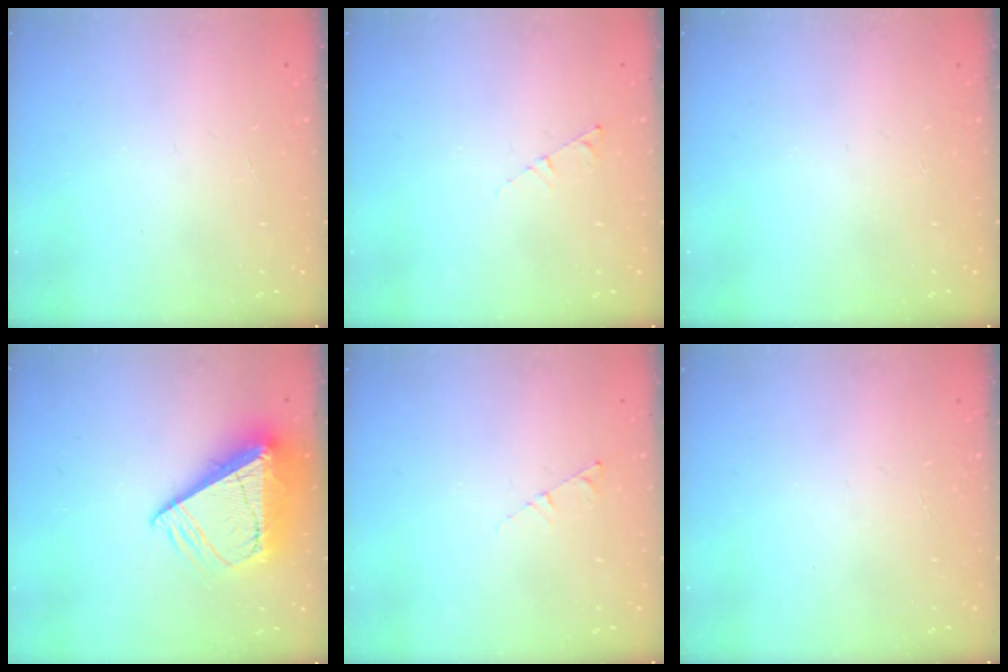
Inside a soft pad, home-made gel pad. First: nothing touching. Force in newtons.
{"total": 2.7, "press": 2.6, "slide": 0.3}
{"total": 0.0}
{"total": 14.3, "press": 14.2, "slide": 1.2}
{"total": 2.7, "press": 2.6, "slide": 0.3}
{"total": 0.0}